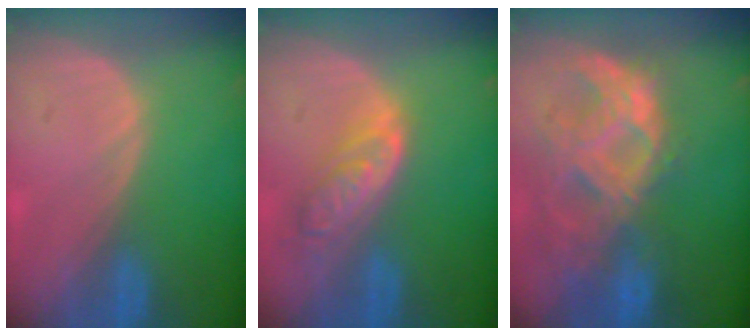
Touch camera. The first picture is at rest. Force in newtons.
{"total": 6.2, "press": 5.6, "slide": 2.7}
{"total": 11.0, "press": 9.3, "slide": 5.7}